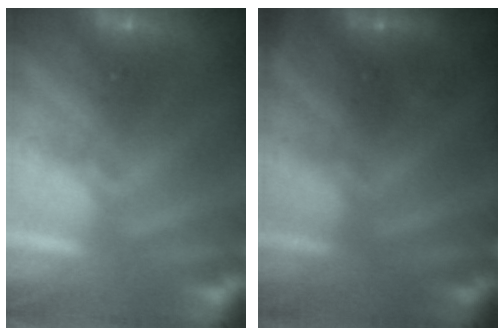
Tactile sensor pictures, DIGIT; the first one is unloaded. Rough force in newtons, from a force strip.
{"total": 2.7}